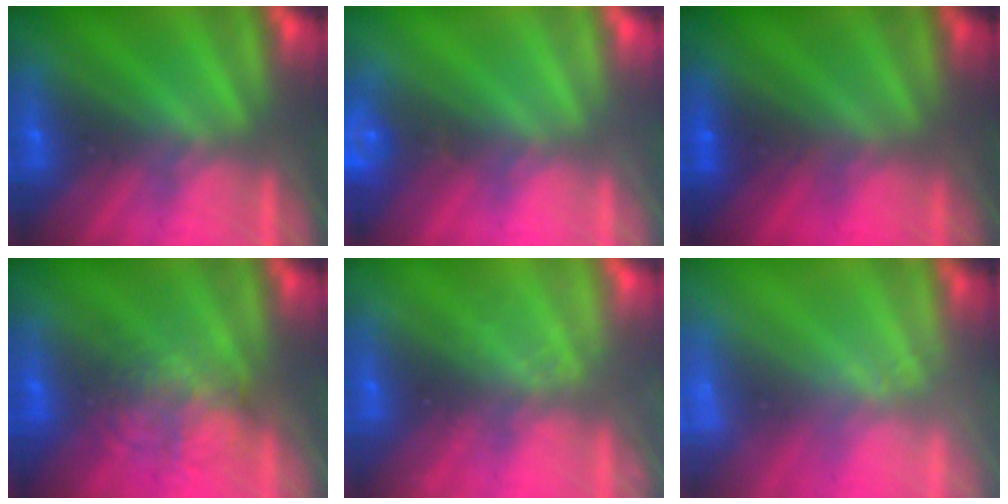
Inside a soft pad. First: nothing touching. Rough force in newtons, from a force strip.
{"total": 3.4}
{"total": 1.7}
{"total": 2.1}
{"total": 2.1}
{"total": 2.5}